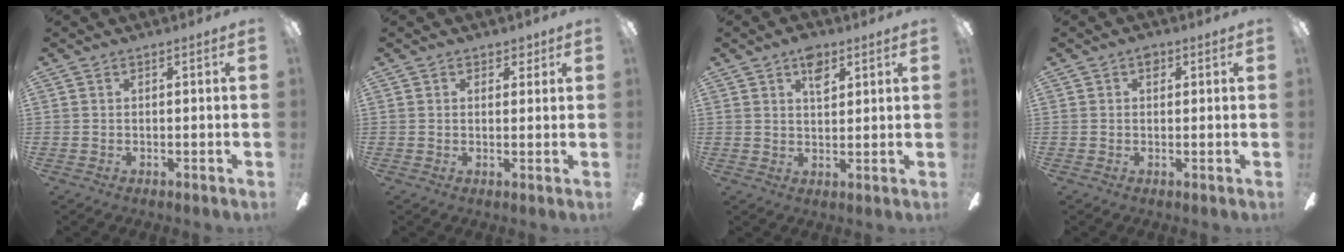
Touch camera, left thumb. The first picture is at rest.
{"total": 2.4, "force": [1.7, 1.7, 0.7], "torque": [0.001, -0.001, 0.028]}
{"total": 5.7, "force": [3.5, 3.1, 3.3], "torque": [-0.041, -0.009, 0.058]}
{"total": 1.8, "force": [0.9, 1.2, 1.0], "torque": [-0.005, -0.003, 0.013]}